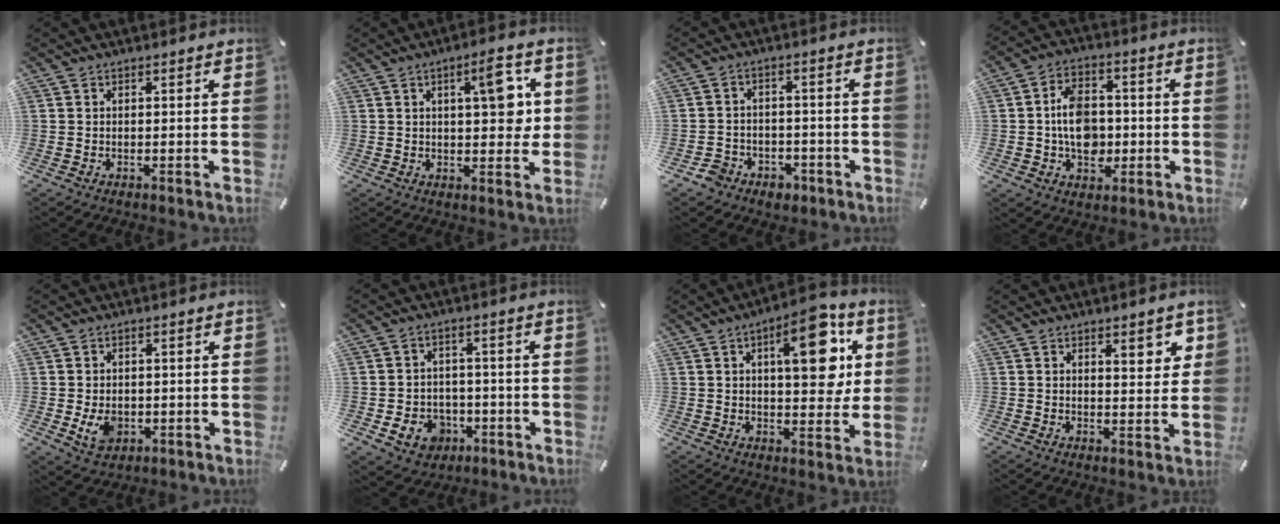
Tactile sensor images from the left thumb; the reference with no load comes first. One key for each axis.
{"total": 10.6, "fx": 3.1, "fy": 4.3, "fz": 9.1, "tx": -0.115, "ty": -0.010, "tz": 0.044}
{"total": 5.0, "fx": -2.6, "fy": 4.1, "fz": 1.0, "tx": -0.028, "ty": 0.010, "tz": -0.049}
{"total": 10.5, "fx": -0.9, "fy": 7.9, "fz": 6.8, "tx": -0.119, "ty": 0.012, "tz": -0.016}
{"total": 5.1, "fx": -0.8, "fy": 4.0, "fz": 3.1, "tx": -0.056, "ty": -0.005, "tz": -0.016}
{"total": 8.4, "fx": -2.8, "fy": 7.1, "fz": 3.5, "tx": -0.068, "ty": 0.018, "tz": -0.050}
{"total": 16.9, "fx": 6.0, "fy": 7.7, "fz": 13.8, "tx": -0.173, "ty": -0.019, "tz": 0.091}
{"total": 5.5, "fx": 3.2, "fy": 2.5, "fz": 3.8, "tx": -0.040, "ty": -0.016, "tz": 0.049}